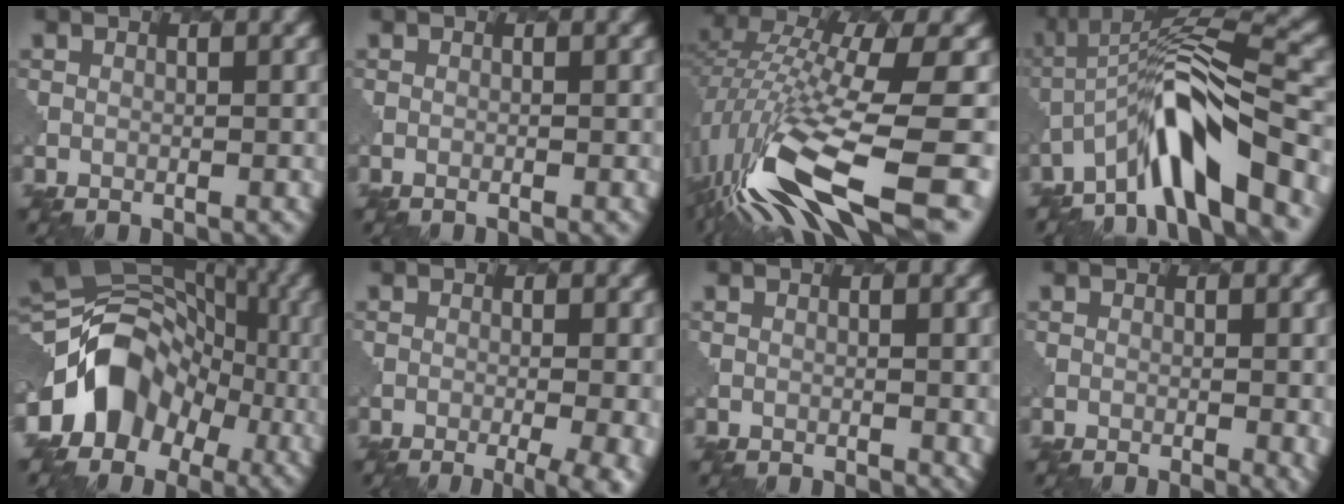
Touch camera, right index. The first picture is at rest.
{"total": 0.7, "force": [-0.2, 0.2, 0.6], "torque": [-0.002, -0.004, -0.009]}
{"total": 14.4, "force": [-6.1, 4.1, 12.4], "torque": [-0.266, -0.006, -0.095]}
{"total": 8.3, "force": [-5.0, 1.7, 6.4], "torque": [-0.110, 0.015, -0.093]}
{"total": 9.0, "force": [-3.1, 7.2, 4.4], "torque": [-0.050, 0.012, -0.065]}
{"total": 7.4, "force": [-2.0, 3.2, 6.4], "torque": [-0.042, 0.003, -0.016]}
{"total": 1.5, "force": [0.2, 0.8, 1.2], "torque": [-0.015, -0.007, 0.008]}
{"total": 2.3, "force": [-0.1, 0.8, 2.1], "torque": [-0.028, -0.009, 0.004]}